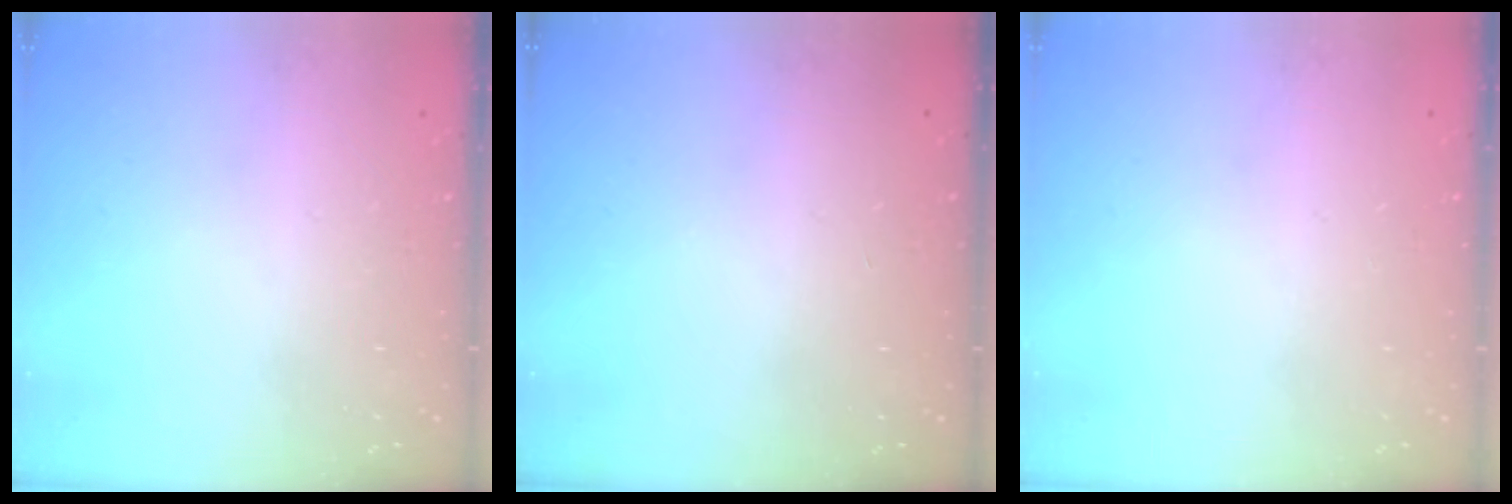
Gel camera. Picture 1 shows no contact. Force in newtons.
{"total": 0.0}
{"total": 0.0}